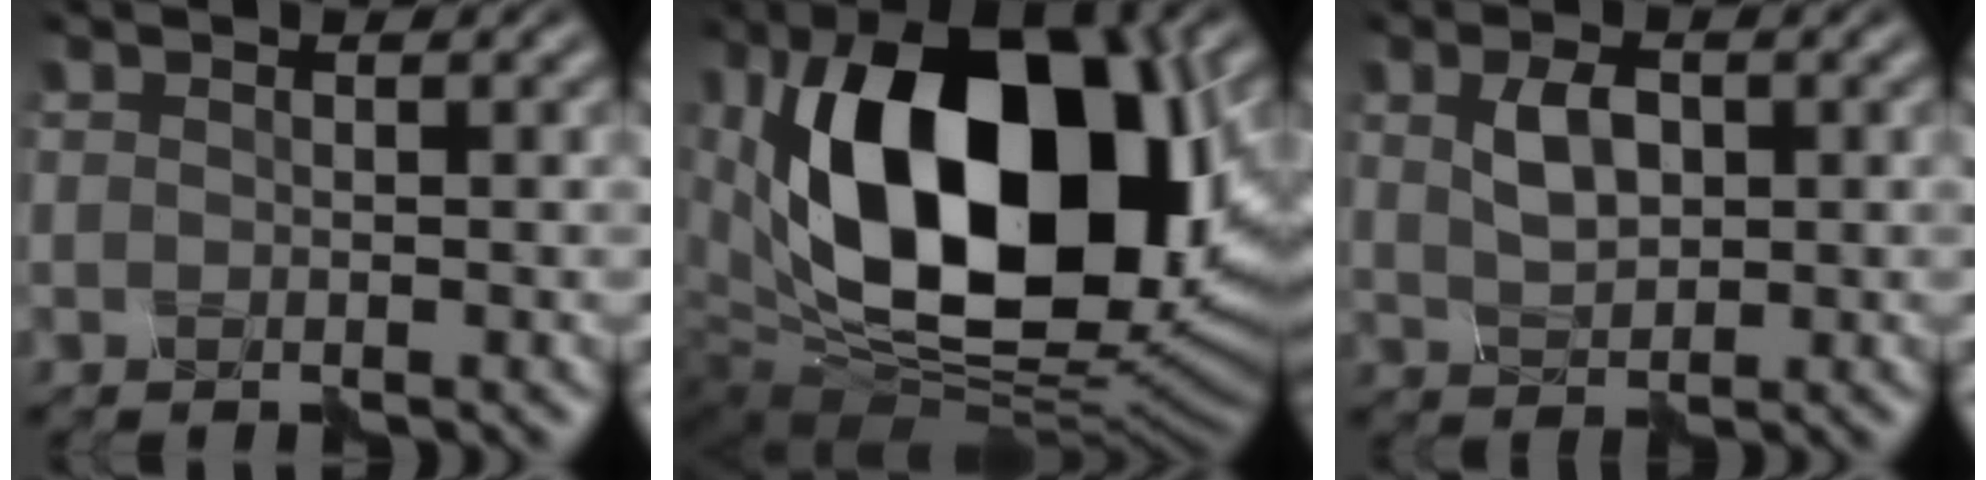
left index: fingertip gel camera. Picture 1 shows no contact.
{"total": 18.5, "force": [3.2, 10.2, 15.2], "torque": [-0.255, 0.002, 0.052]}
{"total": 3.3, "force": [0.6, 2.0, 2.6], "torque": [-0.055, 0.002, 0.014]}